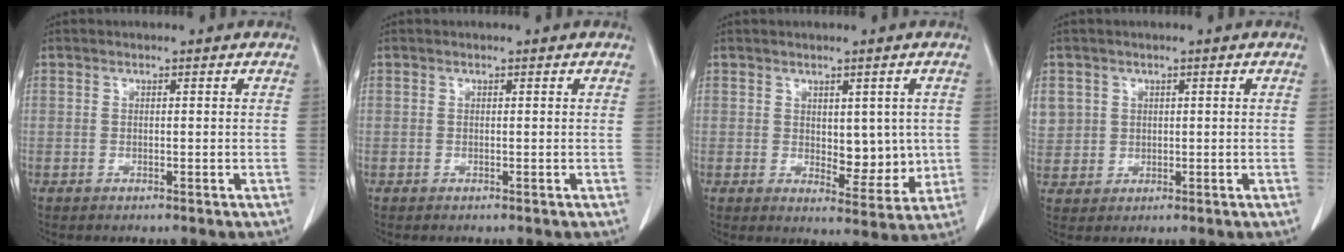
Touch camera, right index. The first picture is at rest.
{"total": 0.0}
{"total": 6.5, "force": [0.4, 3.4, 5.5], "torque": [-0.063, -0.008, 0.018]}
{"total": 6.1, "force": [2.1, 5.7, 1.1], "torque": [-0.038, 0.011, 0.053]}